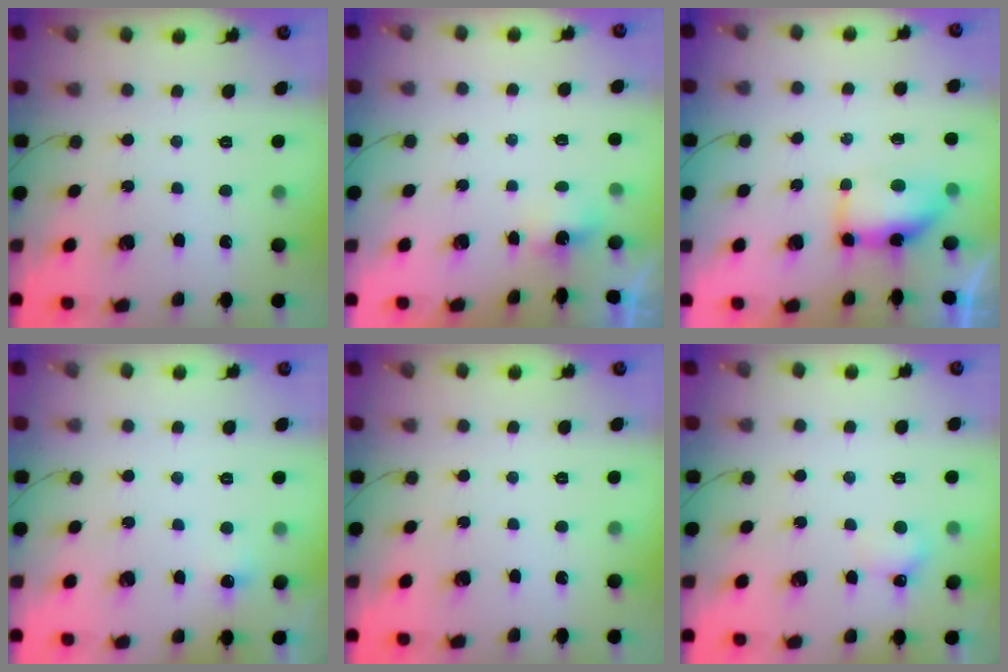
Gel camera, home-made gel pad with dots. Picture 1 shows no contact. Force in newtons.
{"total": 2.7, "press": 2.7, "slide": 0.7}
{"total": 7.3, "press": 7.3, "slide": 0.8}
{"total": 5.0, "press": 4.8, "slide": 1.5}
{"total": 0.0}
{"total": 5.4, "press": 5.2, "slide": 1.5}